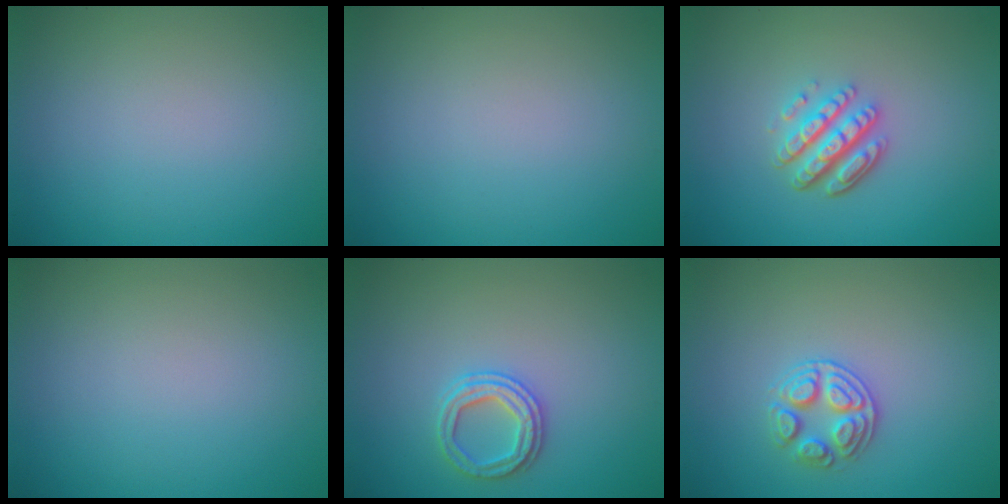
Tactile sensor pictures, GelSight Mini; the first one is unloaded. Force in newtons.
{"total": 0.0}
{"total": 4.3, "press": 3.3, "slide": 2.8}
{"total": 0.0}
{"total": 2.4, "press": 2.4, "slide": 0.2}
{"total": 2.6, "press": 2.6, "slide": 0.6}